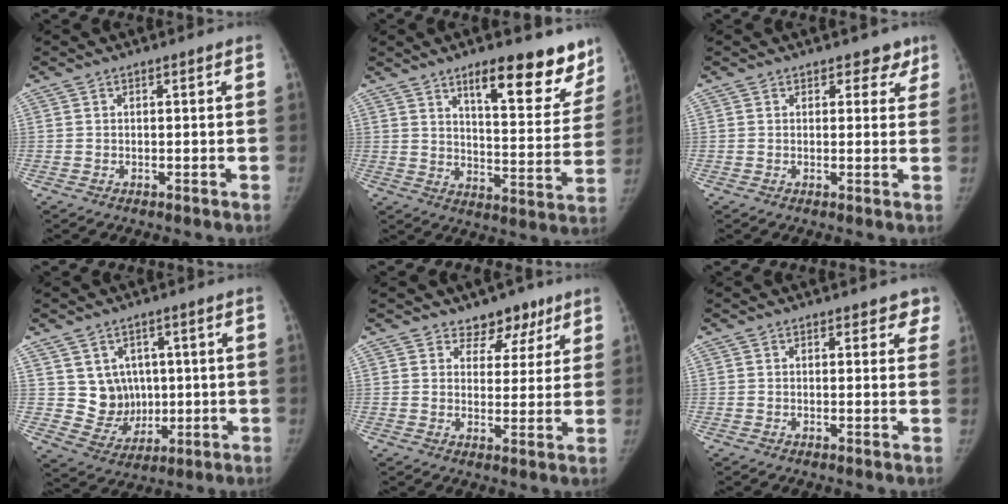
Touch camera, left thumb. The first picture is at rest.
{"total": 17.1, "force": [11.8, 5.5, 11.0], "torque": [-0.090, -0.073, 0.169]}
{"total": 3.3, "force": [2.3, 2.2, 0.8], "torque": [0.031, -0.009, 0.022]}
{"total": 8.4, "force": [1.4, 7.6, 3.3], "torque": [-0.010, -0.009, 0.044]}
{"total": 6.1, "force": [4.4, 4.1, 1.2], "torque": [0.028, -0.022, 0.061]}
{"total": 3.2, "force": [2.4, 1.7, 1.2], "torque": [0.024, -0.008, 0.019]}